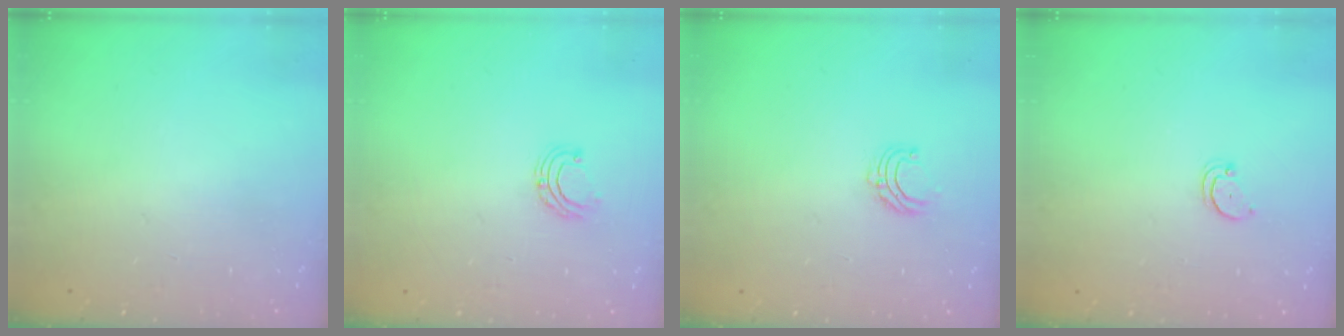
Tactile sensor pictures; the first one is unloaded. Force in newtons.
{"total": 5.9, "press": 5.9, "slide": 0.6}
{"total": 5.3, "press": 5.3, "slide": 0.5}
{"total": 2.7, "press": 2.7, "slide": 0.2}